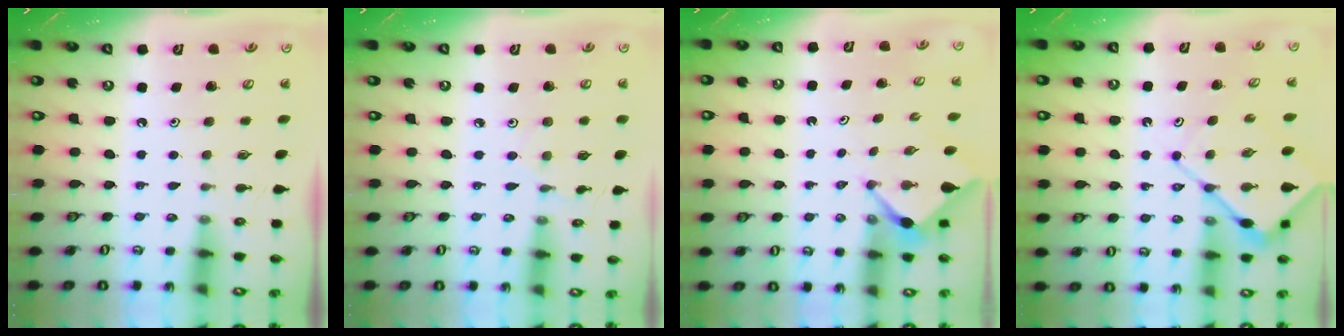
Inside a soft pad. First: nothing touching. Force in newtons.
{"total": 2.2, "press": 2.2, "slide": 0.4}
{"total": 2.5, "press": 2.5, "slide": 0.3}
{"total": 8.6, "press": 8.5, "slide": 0.9}